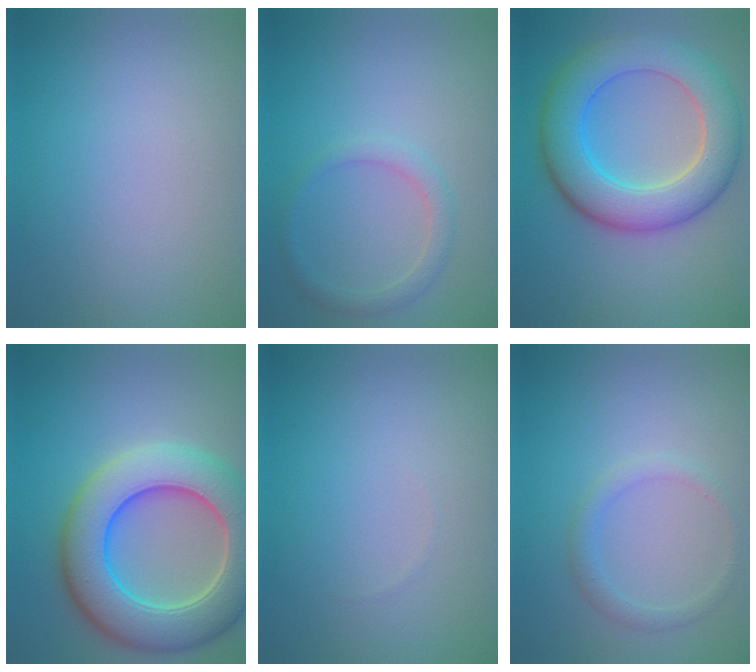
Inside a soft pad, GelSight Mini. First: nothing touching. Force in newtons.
{"total": 1.7, "press": 1.7, "slide": 0.1}
{"total": 8.5, "press": 8.5, "slide": 0.2}
{"total": 10.2, "press": 10.2, "slide": 0.7}
{"total": 0.0}
{"total": 1.5, "press": 1.5, "slide": 0.1}